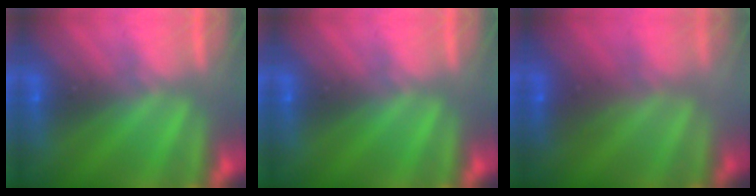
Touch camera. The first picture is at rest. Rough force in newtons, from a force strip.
{"total": 0.0}
{"total": 2.0}